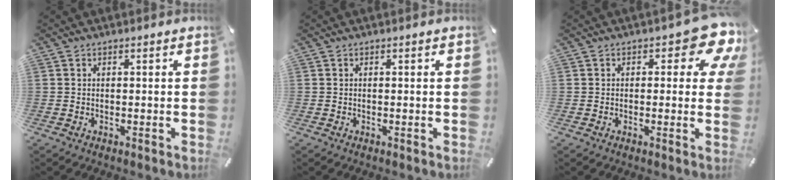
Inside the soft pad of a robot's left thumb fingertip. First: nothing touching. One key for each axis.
{"total": 0.0}
{"total": 9.1, "fx": 4.1, "fy": 4.2, "fz": 7.0, "tx": -0.076, "ty": -0.024, "tz": 0.064}